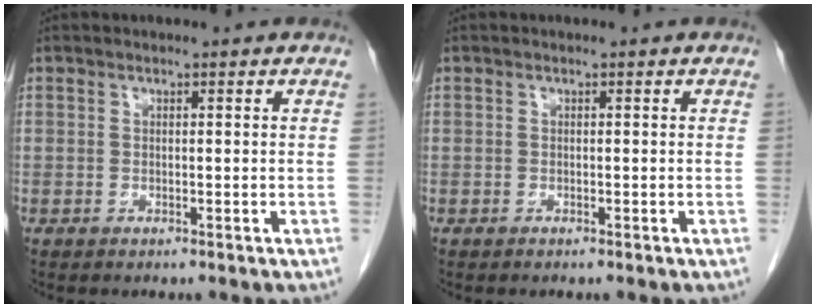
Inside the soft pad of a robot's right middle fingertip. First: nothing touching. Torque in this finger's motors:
{"motor_torque": [-0.26, -0.26, 0.05, 0.01]}